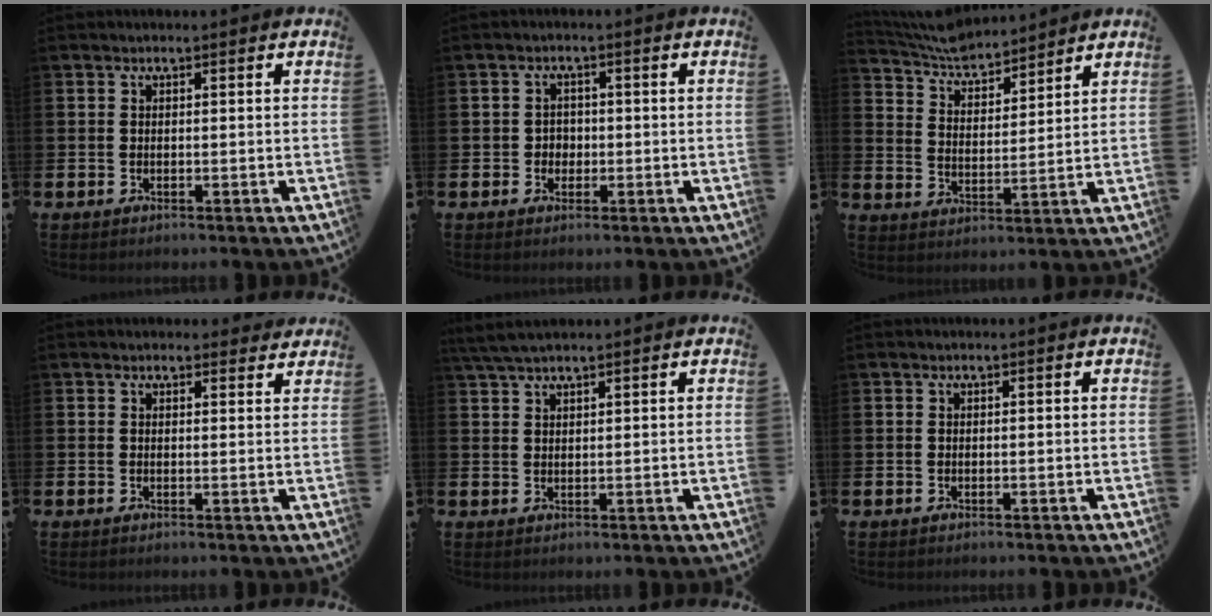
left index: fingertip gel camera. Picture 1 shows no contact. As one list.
[{"total": 1.9, "force": [-0.2, 1.8, 0.5], "torque": [-0.004, 0.003, -0.010]}, {"total": 5.8, "force": [5.6, 1.1, 0.6], "torque": [-0.041, -0.034, 0.099]}, {"total": 1.5, "force": [1.5, 0.5, 0.1], "torque": [0.008, -0.003, 0.024]}, {"total": 3.2, "force": [2.8, 0.5, 1.5], "torque": [-0.040, 0.001, 0.054]}, {"total": 0.0}]